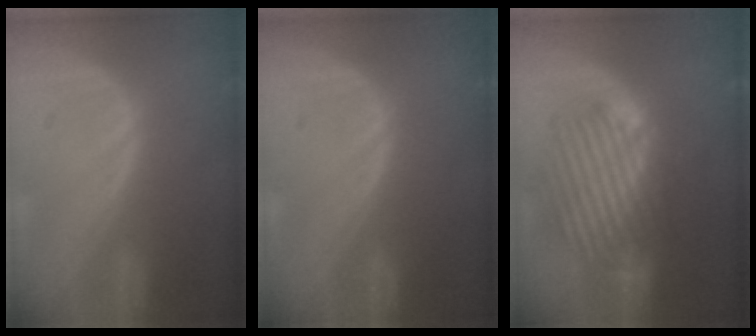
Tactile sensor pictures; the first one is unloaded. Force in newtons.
{"total": 0.0}
{"total": 8.9, "press": 8.5, "slide": 2.7}